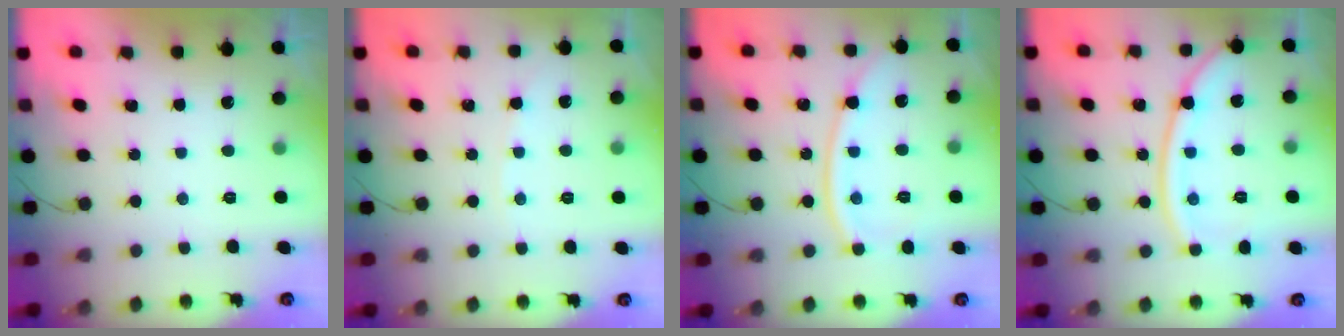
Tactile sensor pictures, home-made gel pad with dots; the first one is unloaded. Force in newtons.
{"total": 1.8, "press": 1.8, "slide": 0.3}
{"total": 10.1, "press": 10.1, "slide": 0.9}
{"total": 12.4, "press": 12.4, "slide": 0.9}